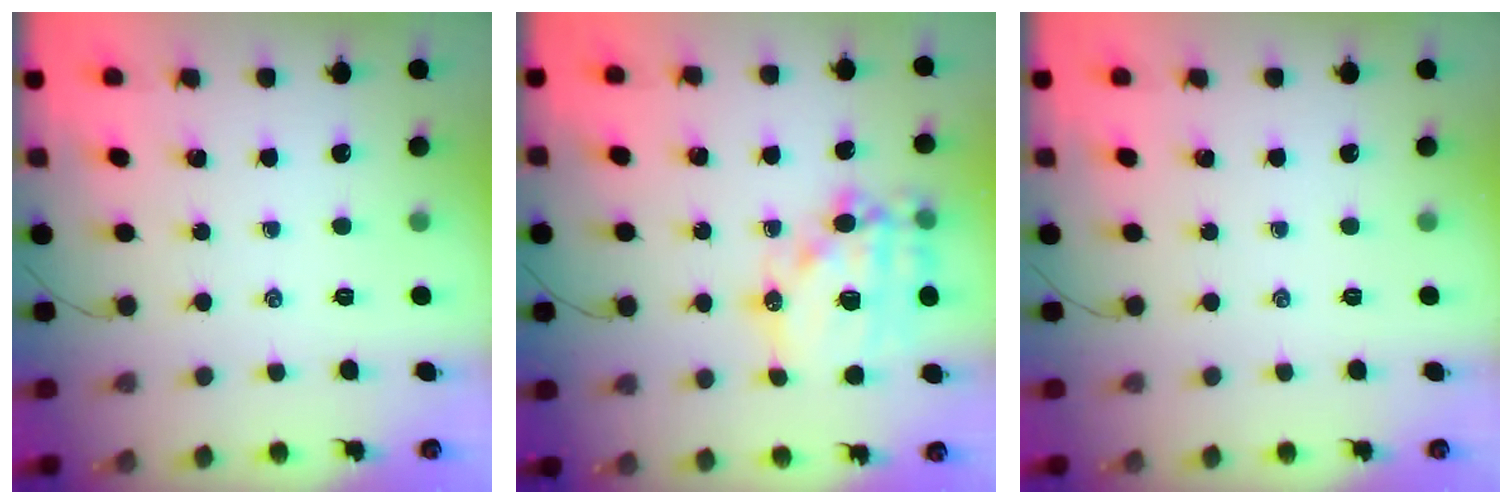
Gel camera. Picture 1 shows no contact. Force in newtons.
{"total": 18.3, "press": 18.0, "slide": 3.4}
{"total": 0.0}